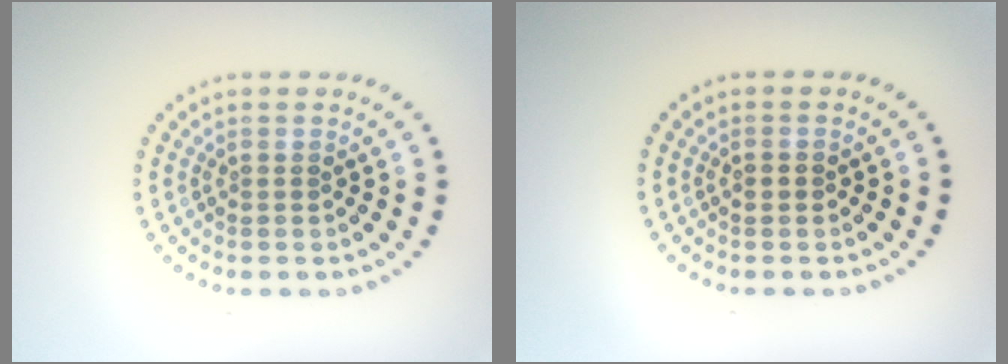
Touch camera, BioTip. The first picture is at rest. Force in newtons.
{"total": 1.1, "press": 1.1, "slide": 0.1}